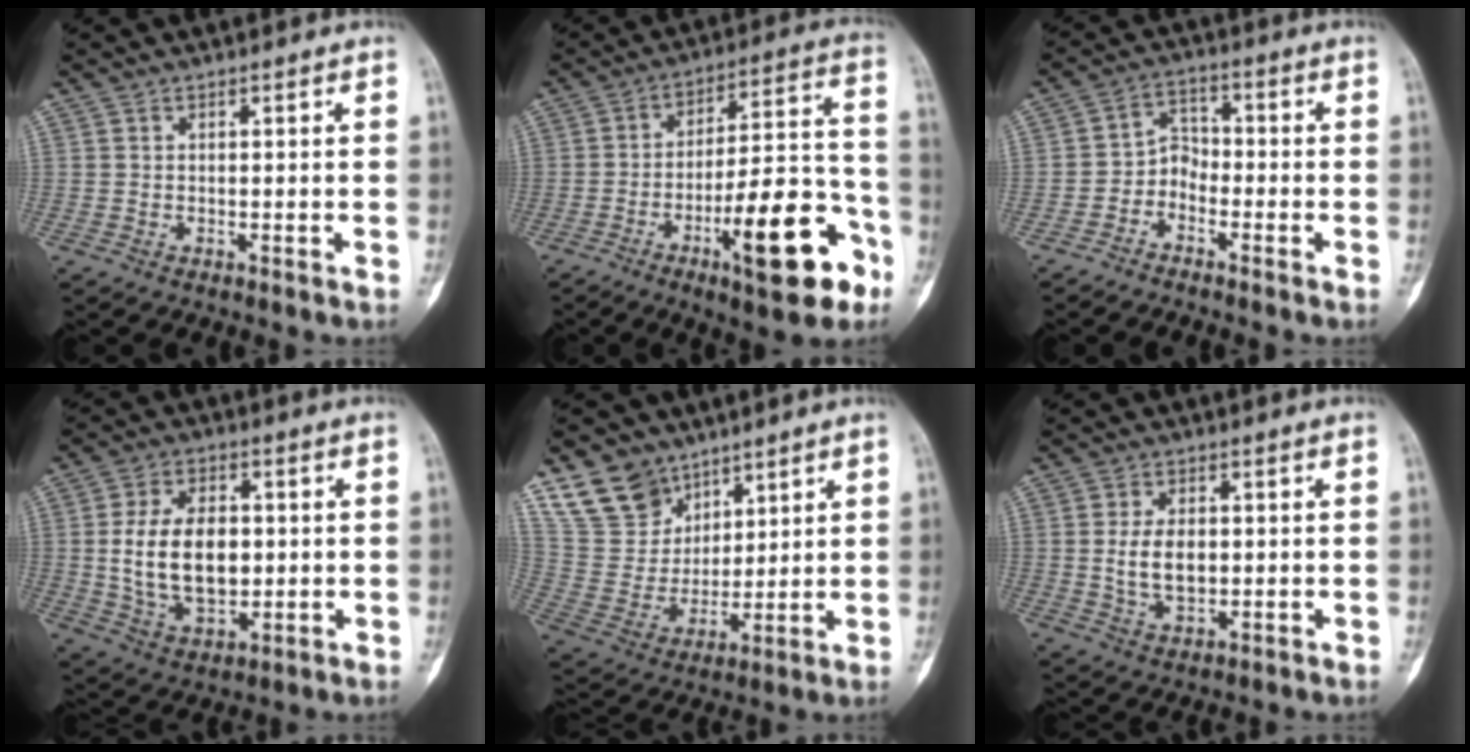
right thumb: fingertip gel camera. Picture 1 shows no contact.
{"total": 19.8, "force": [-9.1, 5.7, 16.7], "torque": [-0.233, 0.059, -0.134]}
{"total": 4.4, "force": [-2.7, 3.1, 1.6], "torque": [-0.005, 0.029, -0.063]}
{"total": 14.0, "force": [0.5, 8.8, 10.9], "torque": [-0.173, -0.001, 0.018]}
{"total": 13.0, "force": [8.9, 8.9, 3.2], "torque": [-0.031, -0.047, 0.188]}
{"total": 6.9, "force": [0.1, 4.2, 5.5], "torque": [-0.092, -0.004, 0.009]}